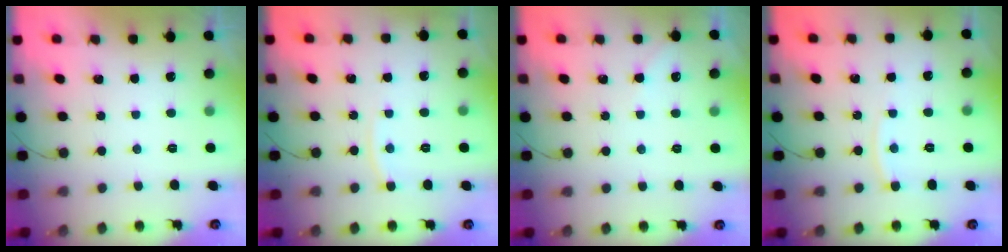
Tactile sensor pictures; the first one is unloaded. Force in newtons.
{"total": 4.6, "press": 4.6, "slide": 0.7}
{"total": 2.2, "press": 2.2, "slide": 0.3}
{"total": 3.4, "press": 3.3, "slide": 0.4}